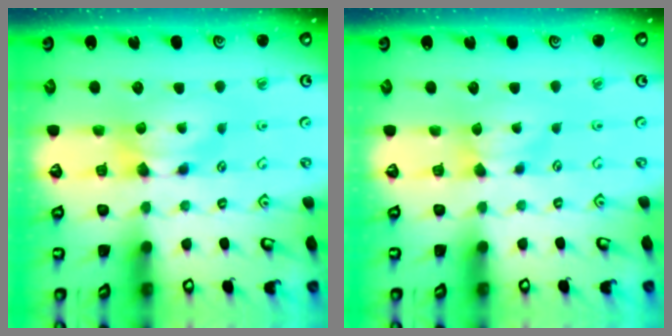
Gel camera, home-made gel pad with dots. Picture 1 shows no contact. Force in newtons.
{"total": 1.6, "press": 1.4, "slide": 0.7}